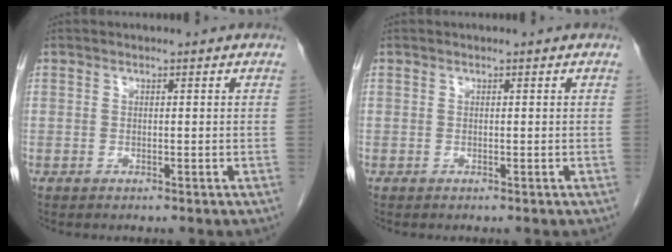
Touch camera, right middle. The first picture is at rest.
{"total": 0.0}